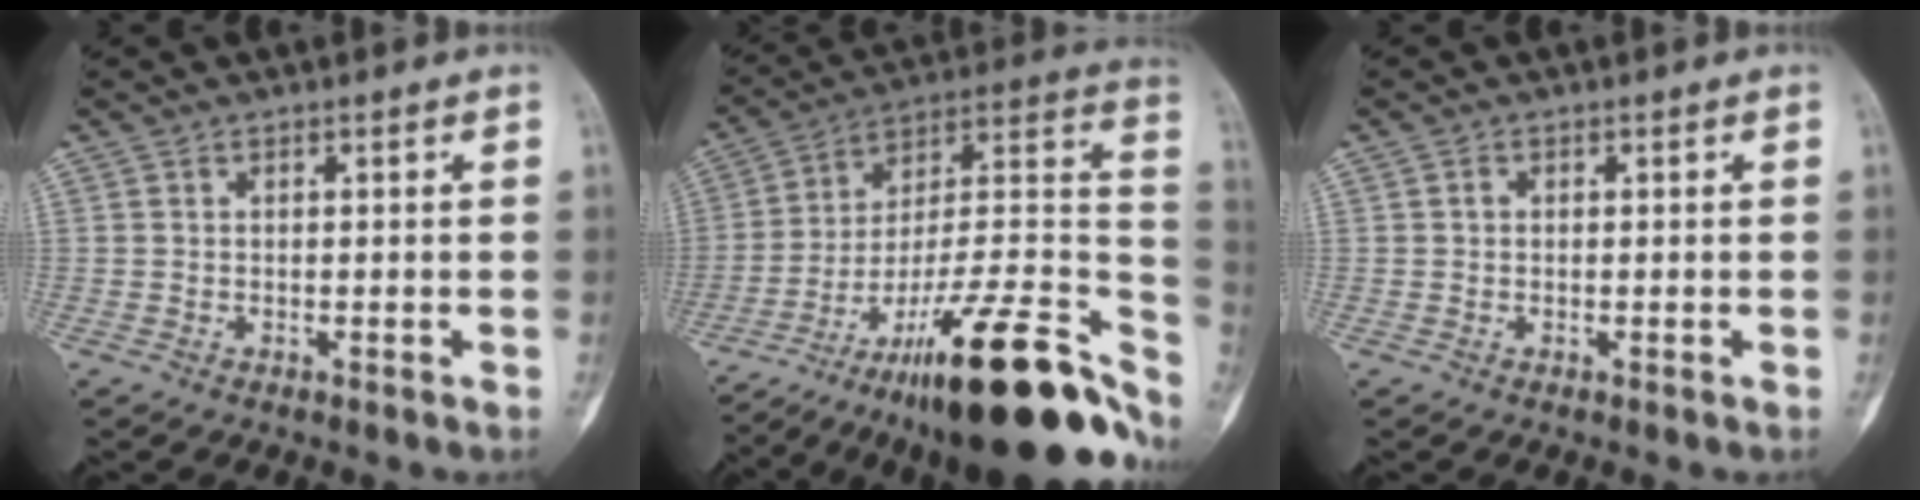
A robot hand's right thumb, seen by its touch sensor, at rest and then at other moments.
{"total": 33.1, "force": [-17.6, 9.9, 26.2], "torque": [-0.286, 0.081, -0.271]}
{"total": 0.6, "force": [0.0, 0.5, 0.3], "torque": [0.002, 0.002, -0.003]}